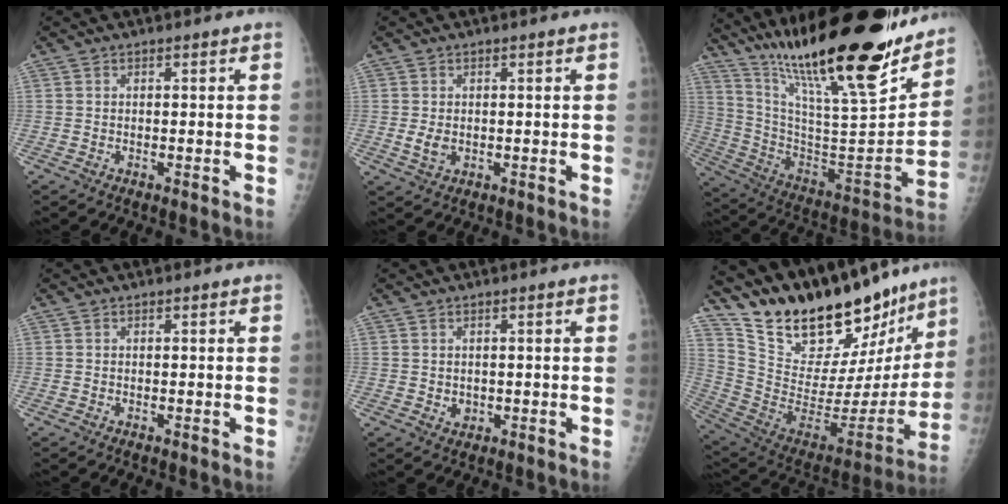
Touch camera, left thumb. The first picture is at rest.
{"total": 2.6, "force": [0.1, 1.7, 1.9], "torque": [-0.034, -0.006, 0.007]}
{"total": 32.9, "force": [22.9, 7.2, 22.5], "torque": [-0.353, -0.073, 0.375]}
{"total": 0.0}
{"total": 1.5, "force": [0.2, 1.3, 0.8], "torque": [-0.009, -0.002, 0.008]}
{"total": 31.7, "force": [25.2, 11.7, 15.3], "torque": [-0.217, -0.100, 0.395]}